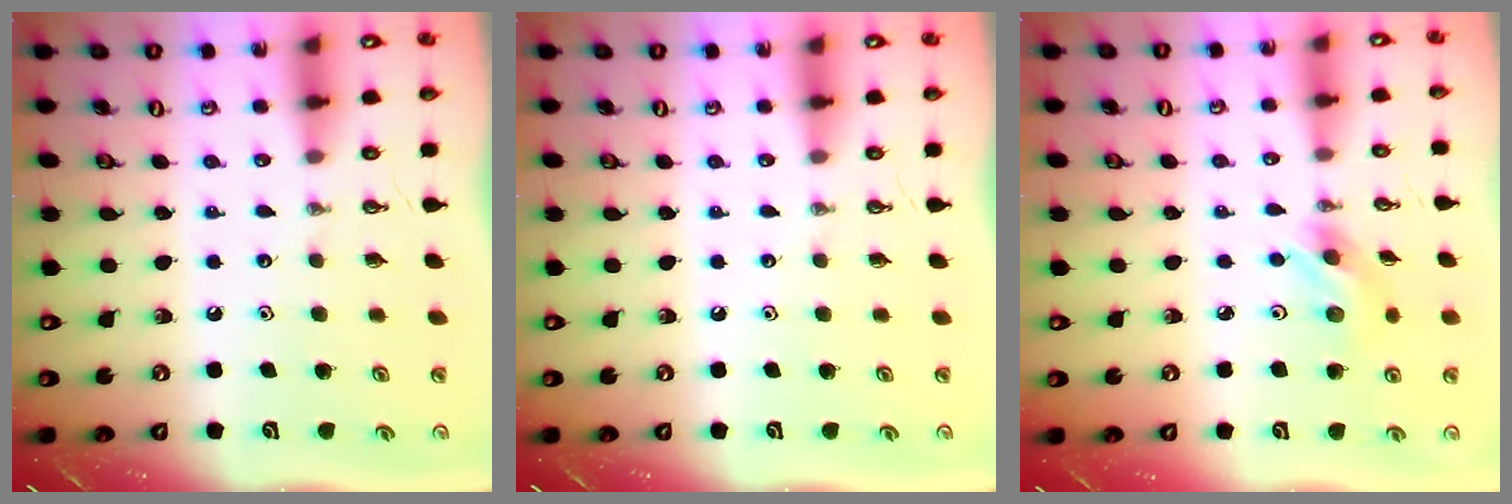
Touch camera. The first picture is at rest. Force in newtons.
{"total": 0.0}
{"total": 6.7, "press": 6.7, "slide": 0.6}